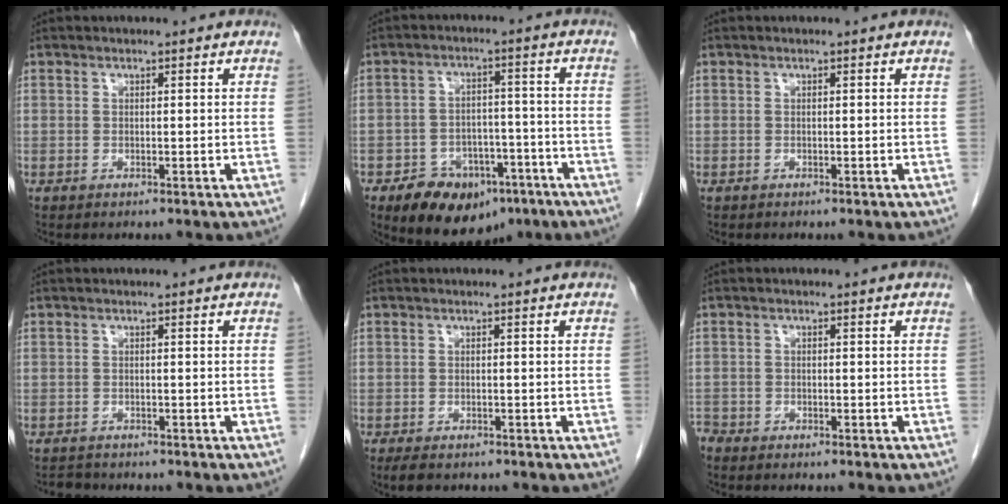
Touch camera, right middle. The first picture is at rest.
{"total": 11.4, "force": [-7.2, 6.8, 5.8], "torque": [-0.081, 0.012, -0.105]}
{"total": 0.0}
{"total": 1.8, "force": [-1.8, 0.5, 0.0], "torque": [-0.003, -0.006, -0.027]}
{"total": 3.3, "force": [-2.6, 1.2, 1.7], "torque": [-0.030, -0.008, -0.035]}
{"total": 1.9, "force": [-1.8, 0.6, 0.2], "torque": [-0.004, -0.001, -0.032]}